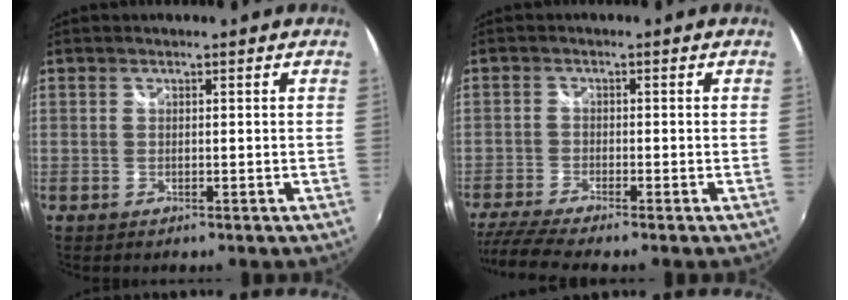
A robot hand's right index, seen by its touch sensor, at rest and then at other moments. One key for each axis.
{"total": 7.6, "fx": -6.7, "fy": -0.1, "fz": 3.5, "tx": -0.097, "ty": -0.030, "tz": -0.123}